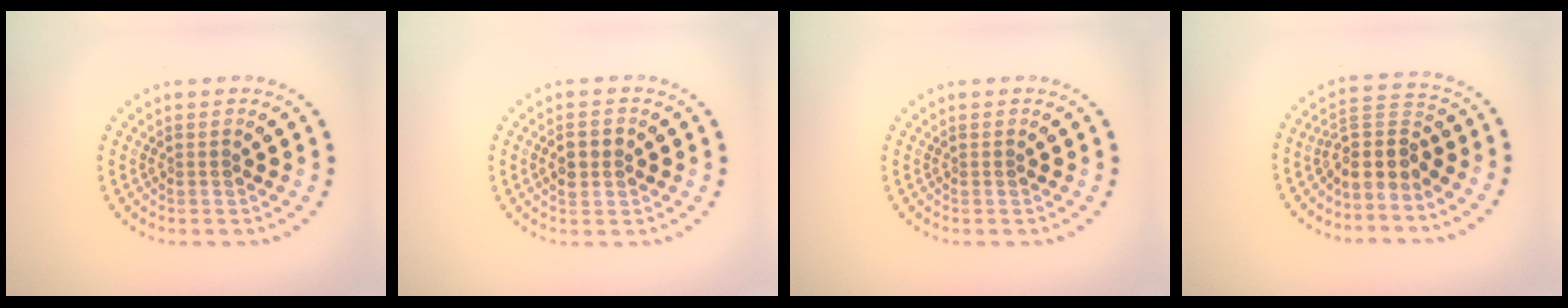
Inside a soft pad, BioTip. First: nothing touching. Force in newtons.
{"total": 2.5, "press": 2.5, "slide": 0.2}
{"total": 0.0}
{"total": 3.8, "press": 2.9, "slide": 2.5}